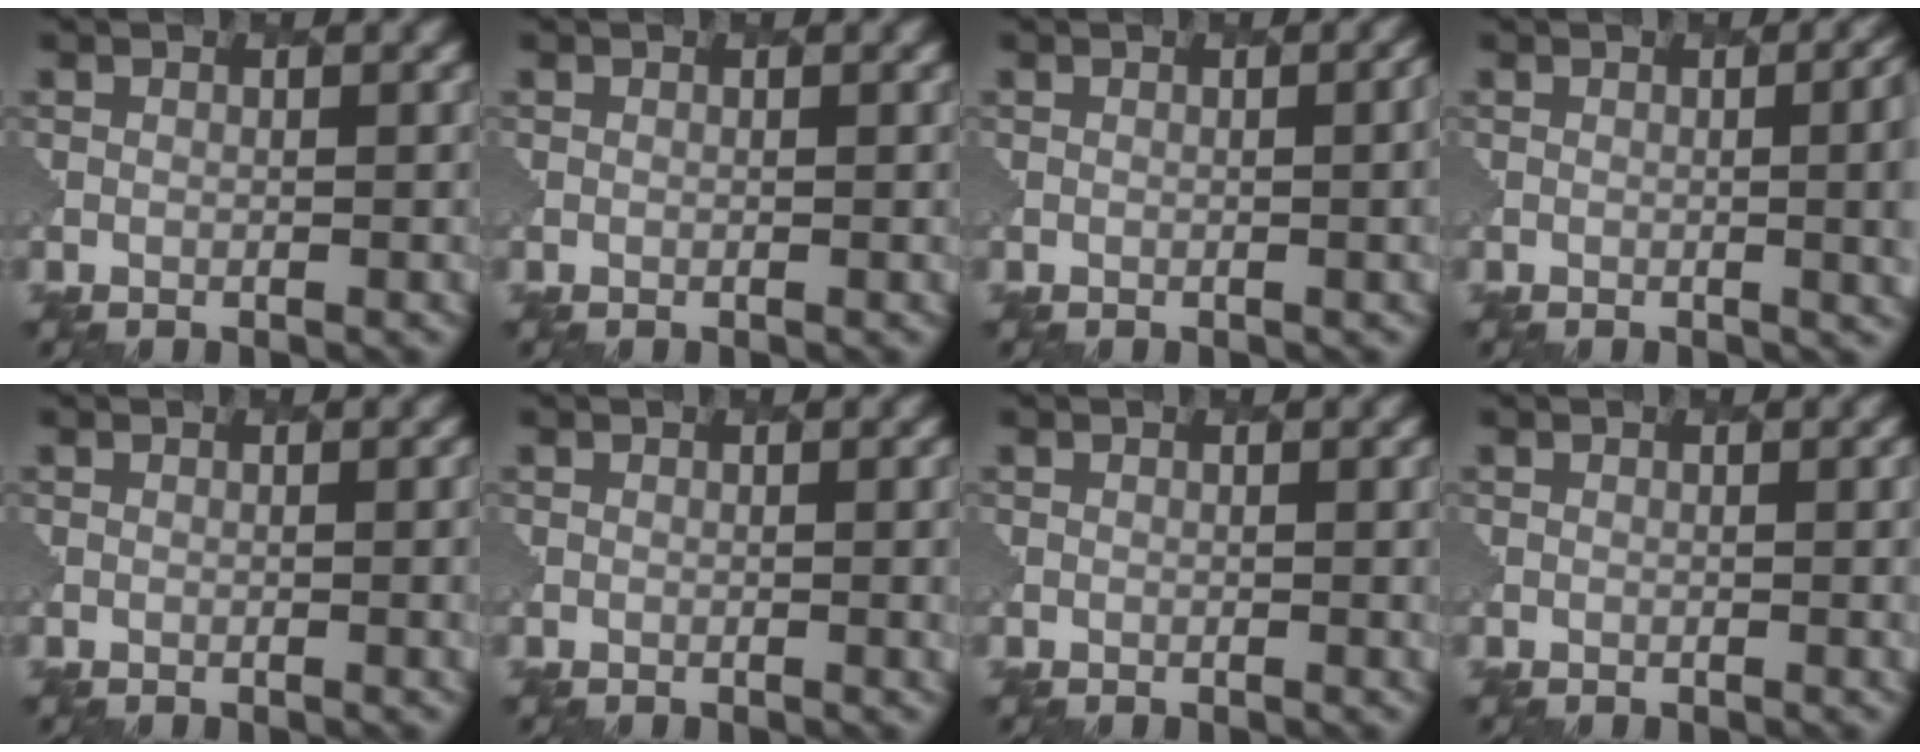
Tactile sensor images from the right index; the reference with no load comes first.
{"total": 0.0}
{"total": 3.9, "force": [0.3, 1.7, 3.5], "torque": [-0.014, 0.010, -0.002]}
{"total": 7.6, "force": [0.2, 3.7, 6.7], "torque": [-0.035, 0.006, -0.004]}
{"total": 2.5, "force": [0.1, 1.0, 2.3], "torque": [-0.015, 0.004, -0.002]}
{"total": 2.7, "force": [0.1, 1.1, 2.5], "torque": [-0.019, 0.003, -0.001]}
{"total": 1.7, "force": [0.2, 0.6, 1.6], "torque": [-0.009, 0.003, 0.000]}
{"total": 2.1, "force": [0.2, 0.8, 1.9], "torque": [-0.011, 0.004, 0.000]}